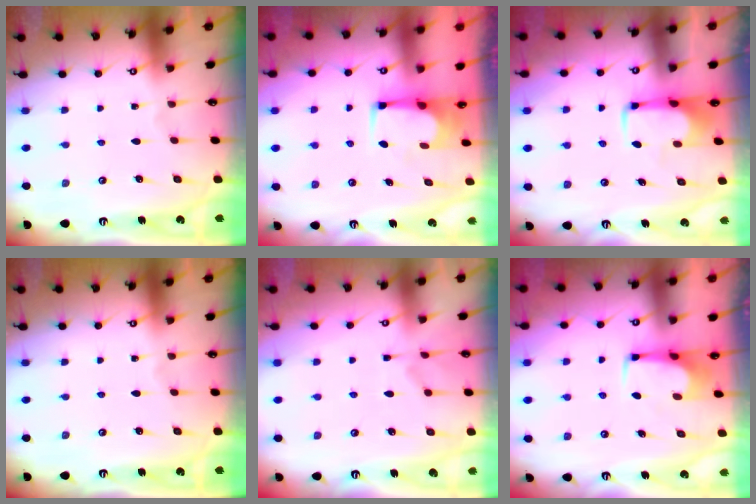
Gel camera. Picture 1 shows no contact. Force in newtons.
{"total": 2.1, "press": 2.1, "slide": 0.1}
{"total": 1.9, "press": 1.9, "slide": 0.4}
{"total": 0.0}
{"total": 2.1, "press": 1.9, "slide": 1.0}
{"total": 0.7, "press": 0.6, "slide": 0.3}